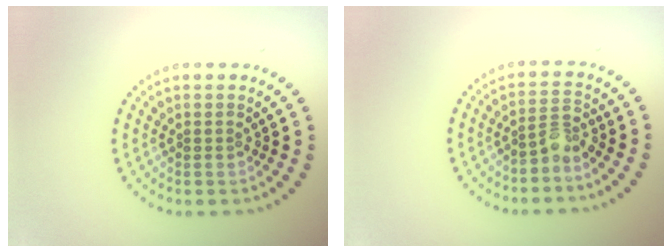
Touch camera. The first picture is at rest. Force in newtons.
{"total": 2.0, "press": 1.5, "slide": 1.4}